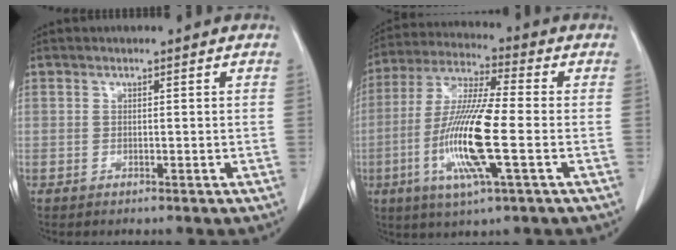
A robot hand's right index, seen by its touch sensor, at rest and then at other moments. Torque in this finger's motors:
{"motor_torque": [1.33, -0.59, 0.50, 0.16]}